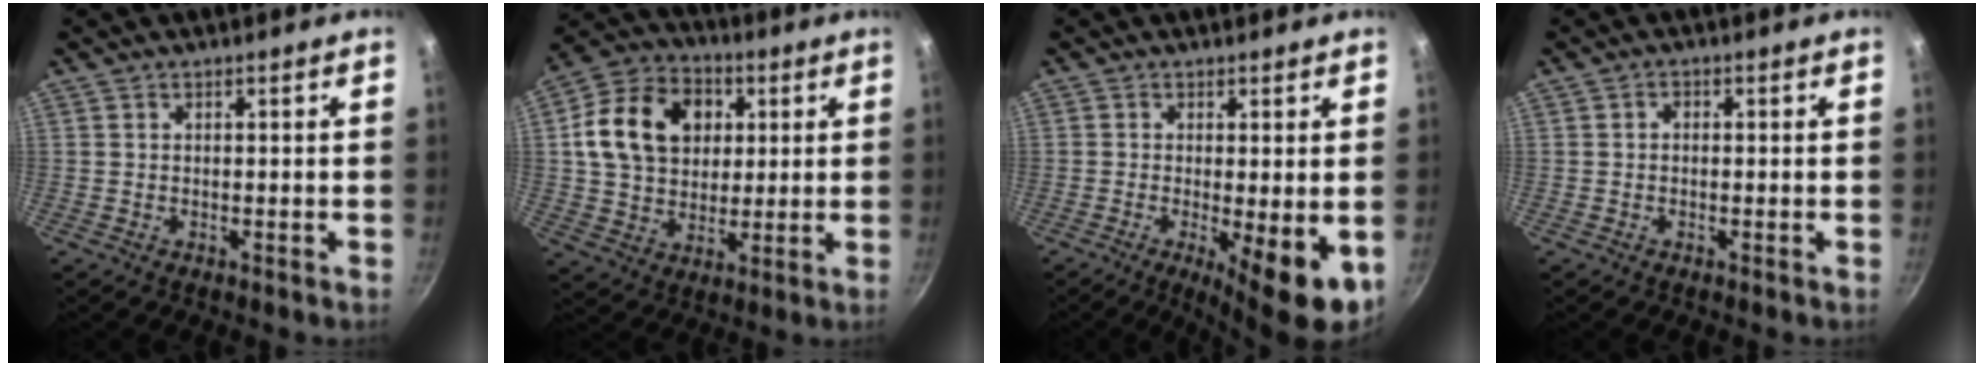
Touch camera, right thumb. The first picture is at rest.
{"total": 17.6, "force": [4.0, 13.5, 10.5], "torque": [-0.157, 0.011, 0.061]}
{"total": 9.1, "force": [-2.1, 2.2, 8.5], "torque": [-0.113, -0.011, -0.021]}
{"total": 1.3, "force": [-0.1, 1.0, 0.8], "torque": [-0.012, 0.005, -0.003]}